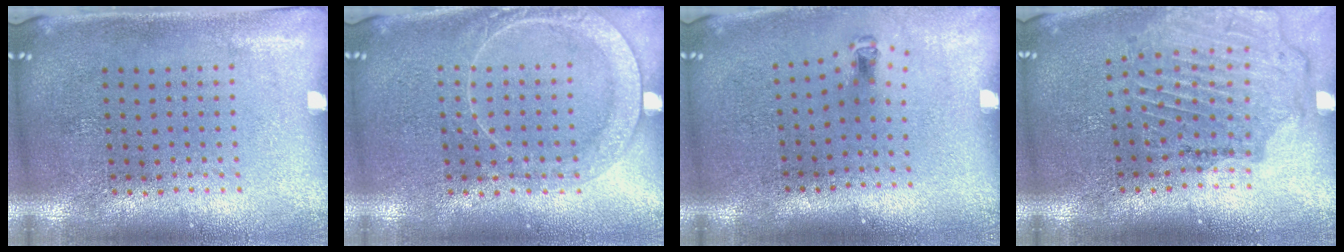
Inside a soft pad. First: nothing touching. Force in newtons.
{"total": 2.3, "press": 2.3, "slide": 0.3}
{"total": 0.8, "press": 0.4, "slide": 0.7}
{"total": 1.6, "press": 1.6, "slide": 0.1}